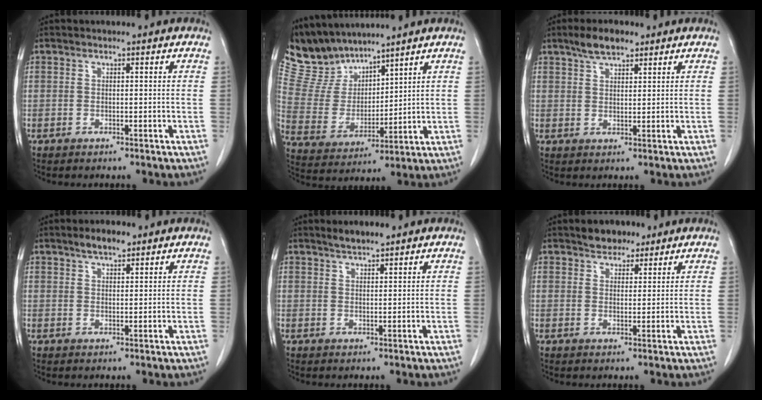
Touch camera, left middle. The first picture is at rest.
{"total": 9.2, "force": [8.8, 2.6, 1.0], "torque": [-0.039, 0.010, 0.196]}
{"total": 4.4, "force": [3.3, 1.5, 2.5], "torque": [-0.052, 0.007, 0.060]}
{"total": 3.0, "force": [2.3, 0.8, 1.7], "torque": [-0.035, 0.004, 0.040]}
{"total": 2.7, "force": [2.3, 0.2, 1.3], "torque": [-0.032, 0.005, 0.043]}
{"total": 3.7, "force": [2.9, 1.9, 1.1], "torque": [-0.020, 0.008, 0.048]}